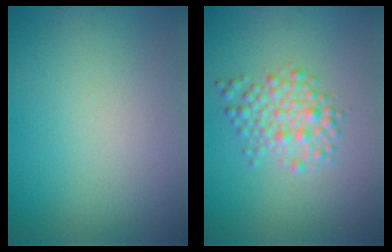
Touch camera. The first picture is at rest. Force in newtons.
{"total": 3.3, "press": 3.3, "slide": 0.1}